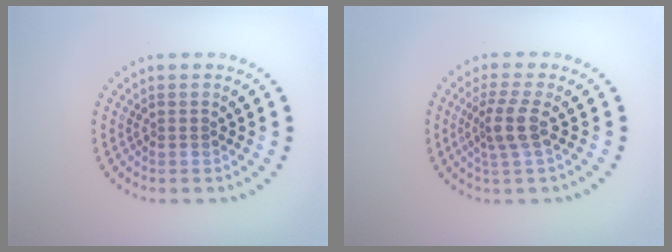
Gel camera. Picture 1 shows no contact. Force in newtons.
{"total": 2.7, "press": 2.2, "slide": 1.7}